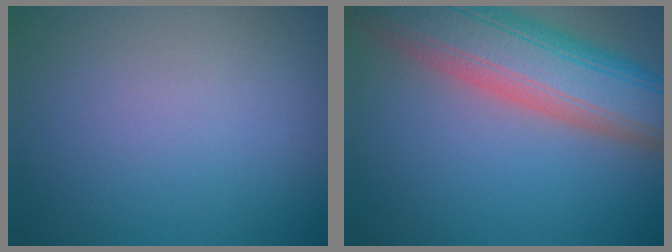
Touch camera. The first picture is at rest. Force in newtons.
{"total": 12.1, "press": 12.1, "slide": 0.7}